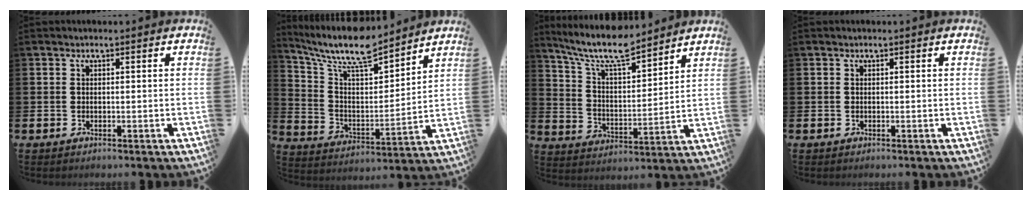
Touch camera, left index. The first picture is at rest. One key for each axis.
{"total": 10.3, "fx": 9.1, "fy": 2.2, "fz": 4.2, "tx": -0.117, "ty": -0.063, "tz": 0.158}
{"total": 9.4, "fx": 8.3, "fy": 1.8, "fz": 4.2, "tx": -0.116, "ty": -0.045, "tz": 0.146}
{"total": 0.0}